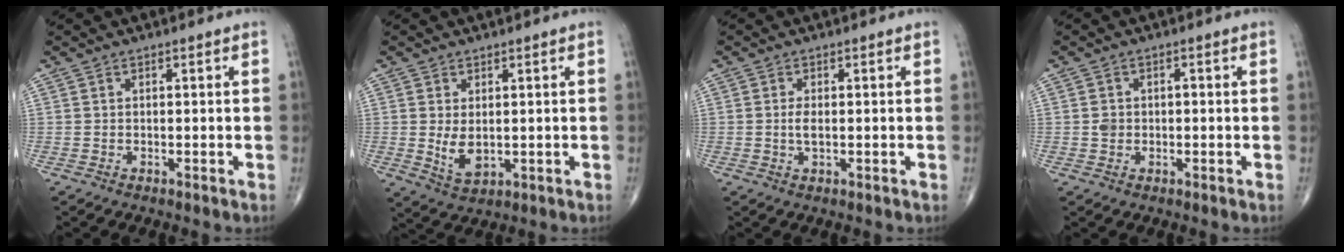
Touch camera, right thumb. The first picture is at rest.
{"total": 4.9, "force": [0.1, 2.9, 3.9], "torque": [-0.065, -0.013, 0.014]}
{"total": 2.1, "force": [-0.1, 0.9, 1.9], "torque": [-0.040, -0.002, -0.002]}
{"total": 2.2, "force": [-0.2, 1.9, 1.2], "torque": [-0.011, 0.007, -0.002]}